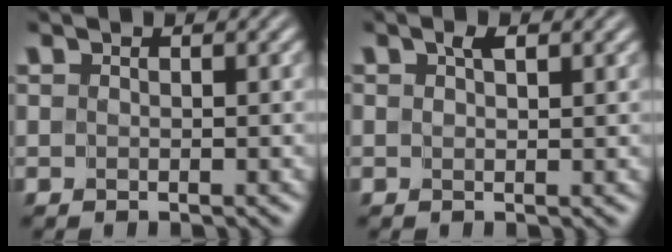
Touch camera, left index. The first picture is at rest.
{"total": 1.3, "force": [0.8, 0.4, 0.9], "torque": [-0.012, -0.001, 0.012]}